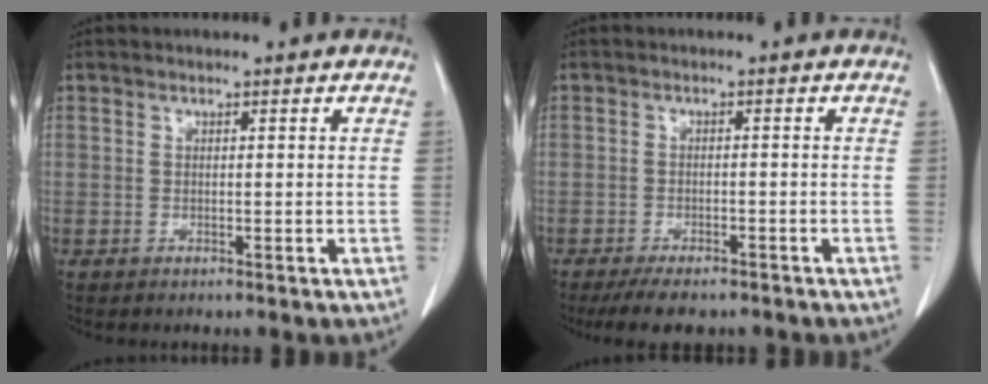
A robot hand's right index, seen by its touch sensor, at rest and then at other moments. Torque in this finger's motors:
{"motor_torque": [-1.31, -0.08, -0.35, -0.21]}